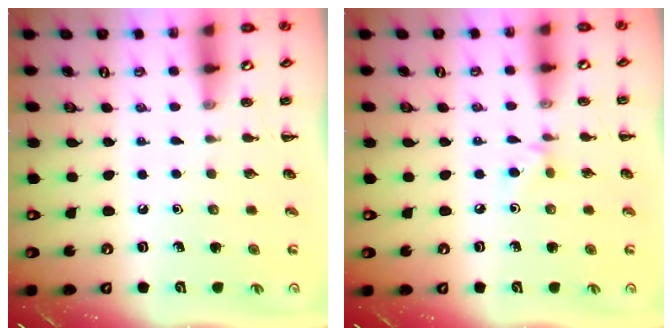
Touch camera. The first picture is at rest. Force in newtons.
{"total": 4.4, "press": 4.1, "slide": 1.5}